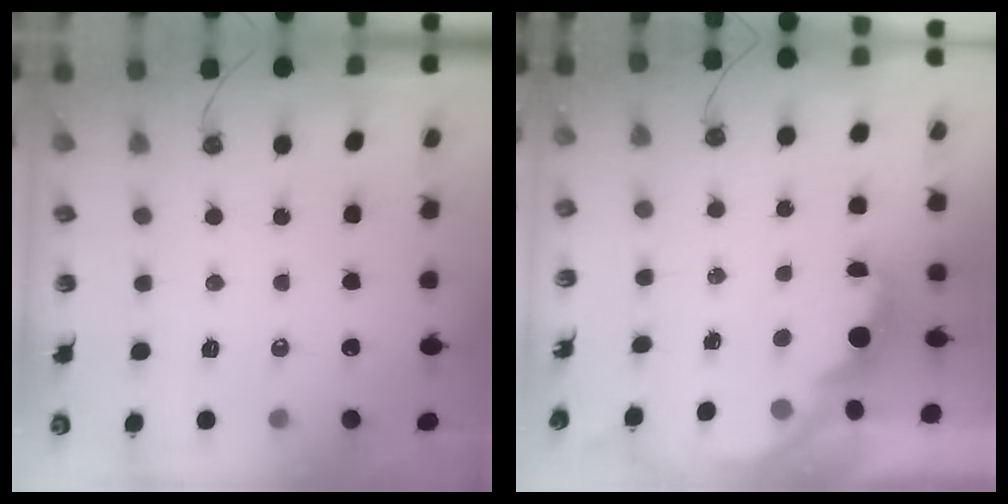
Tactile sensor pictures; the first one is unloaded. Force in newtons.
{"total": 2.4, "press": 2.2, "slide": 0.8}